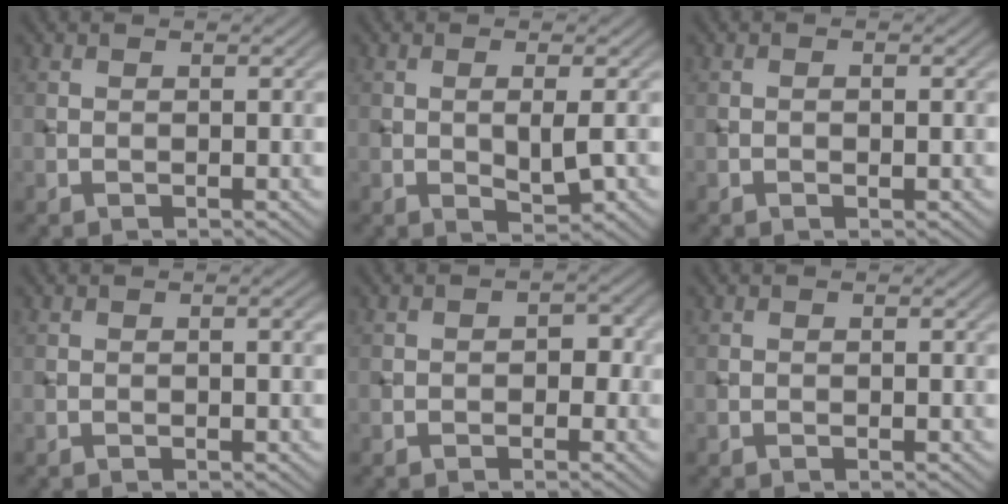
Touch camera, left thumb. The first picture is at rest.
{"total": 3.1, "force": [-0.2, 1.0, 3.0], "torque": [-0.059, -0.003, -0.001]}
{"total": 0.9, "force": [-0.3, 0.3, 0.8], "torque": [-0.015, 0.000, -0.006]}
{"total": 1.1, "force": [0.0, 0.2, 1.1], "torque": [-0.018, -0.001, 0.000]}
{"total": 2.0, "force": [-0.5, 1.3, 1.4], "torque": [-0.021, -0.003, -0.012]}
{"total": 0.0}